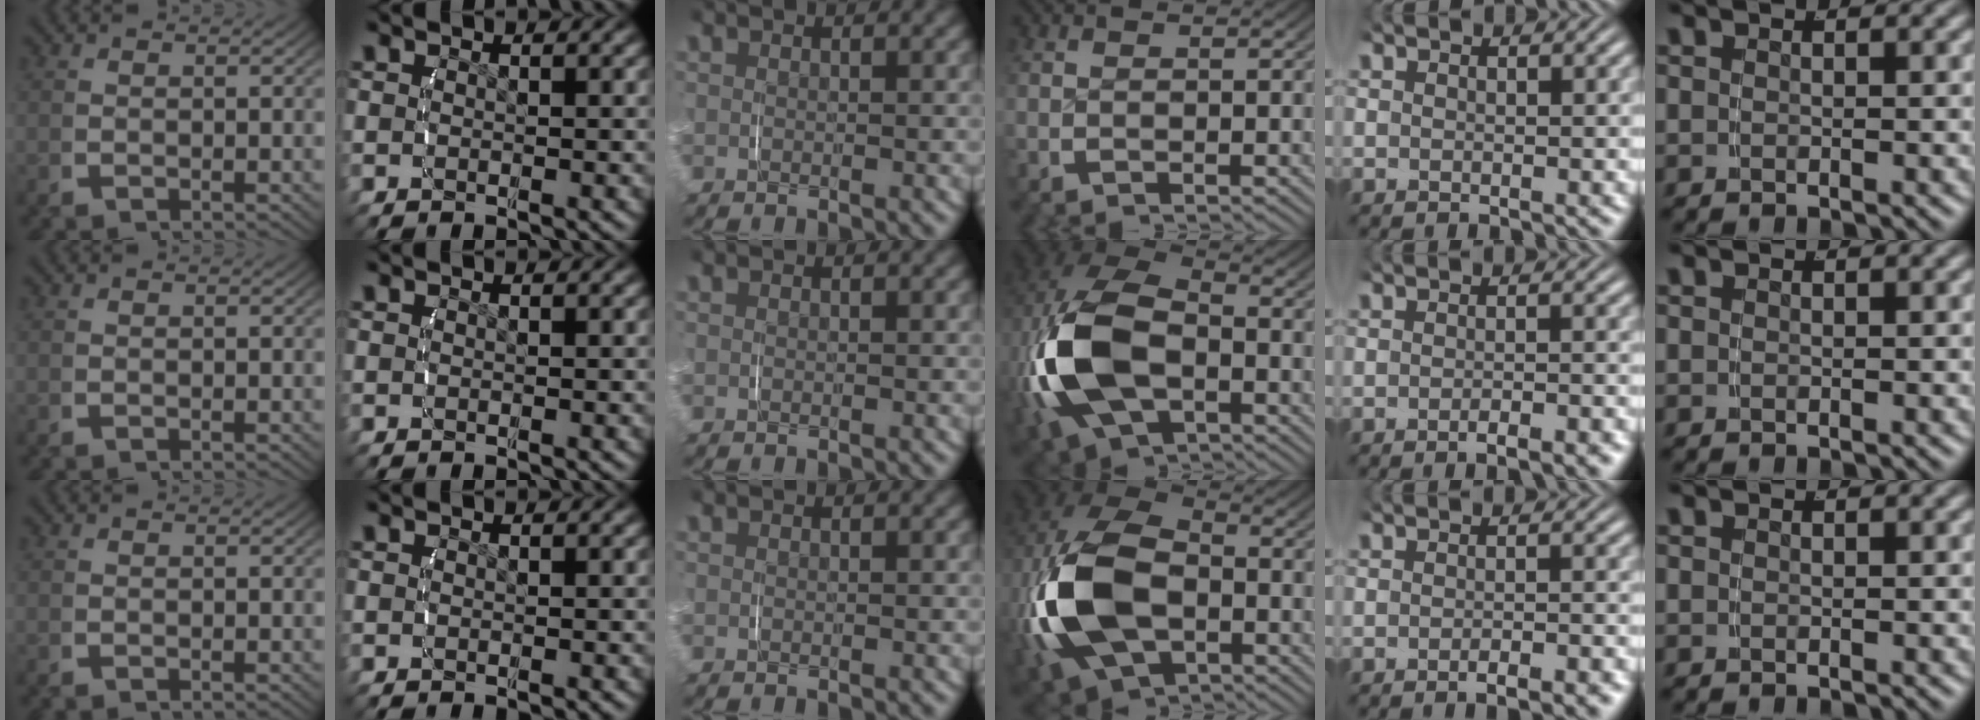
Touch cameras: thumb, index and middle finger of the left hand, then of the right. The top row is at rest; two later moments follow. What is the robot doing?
{"motion": "grasp_and_lifting", "object": "velcro strap"}